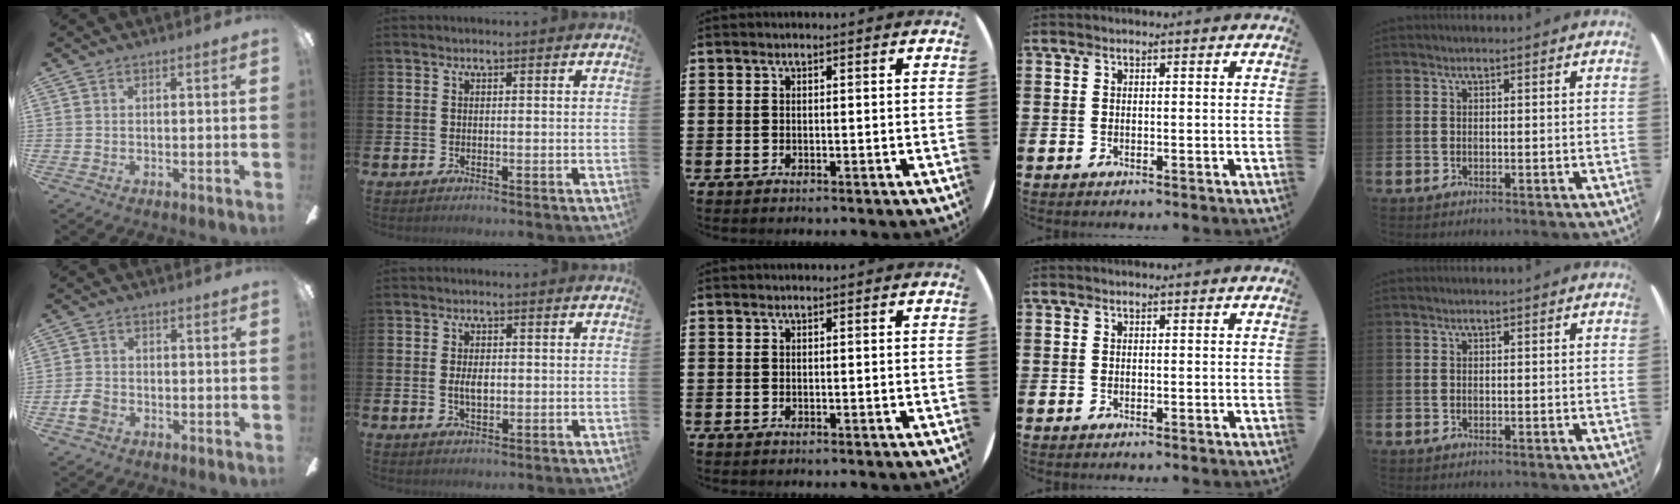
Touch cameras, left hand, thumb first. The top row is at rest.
{"thumb": {"total": 4.2, "force": [-1.9, 3.0, 2.3], "torque": [-0.047, 0.010, -0.037]}, "index": {"total": 2.8, "force": [0.0, 1.6, 2.3], "torque": [-0.030, -0.001, -0.006]}}